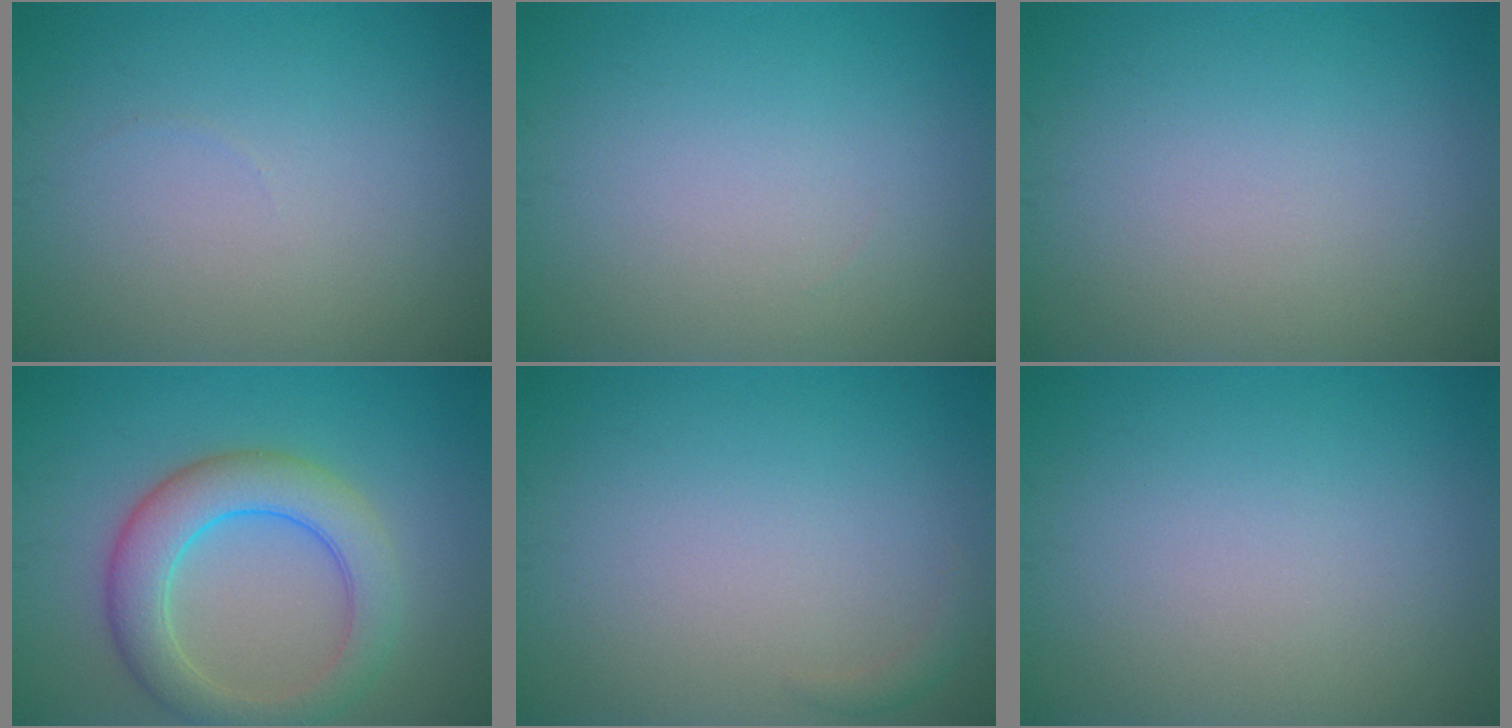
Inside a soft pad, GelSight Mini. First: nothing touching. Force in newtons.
{"total": 0.0}
{"total": 0.0}
{"total": 5.9, "press": 5.9, "slide": 0.2}
{"total": 0.9, "press": 0.9, "slide": 0.1}
{"total": 0.0}